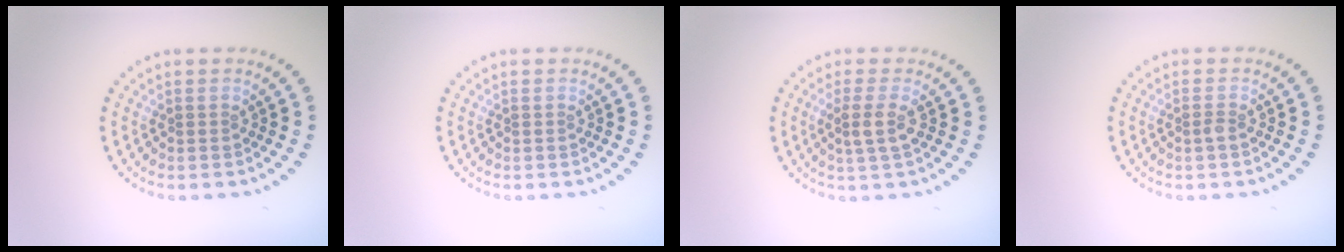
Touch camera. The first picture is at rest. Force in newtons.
{"total": 0.0}
{"total": 2.0, "press": 1.6, "slide": 1.1}
{"total": 0.8, "press": 0.5, "slide": 0.5}